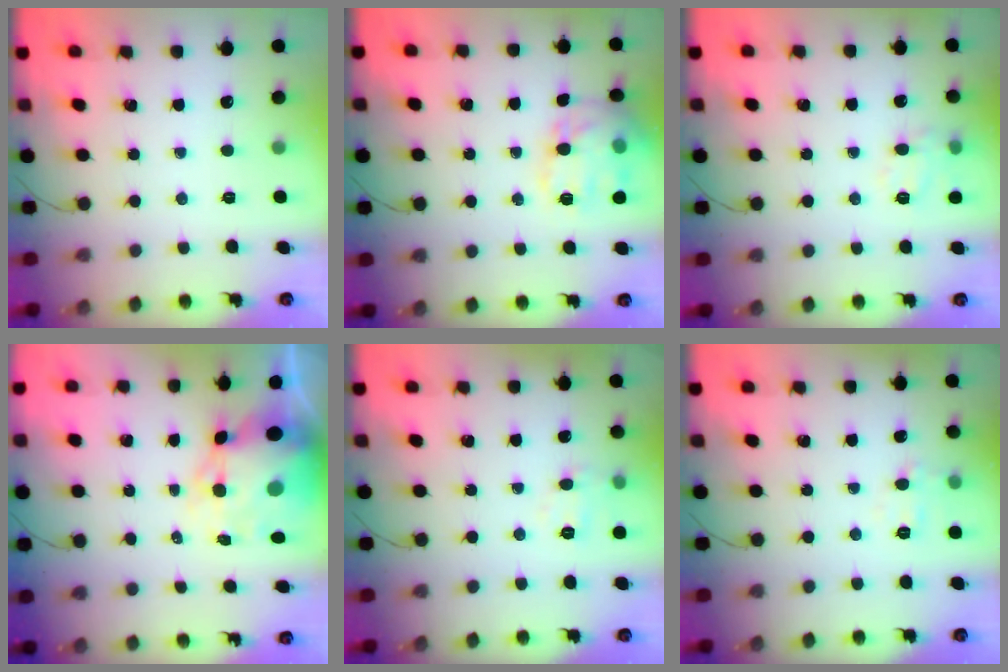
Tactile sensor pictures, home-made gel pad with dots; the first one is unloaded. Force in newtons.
{"total": 16.7, "press": 16.6, "slide": 1.2}
{"total": 9.8, "press": 9.7, "slide": 1.2}
{"total": 12.2, "press": 11.8, "slide": 3.1}
{"total": 6.5, "press": 6.4, "slide": 1.1}
{"total": 5.0, "press": 4.9, "slide": 1.1}